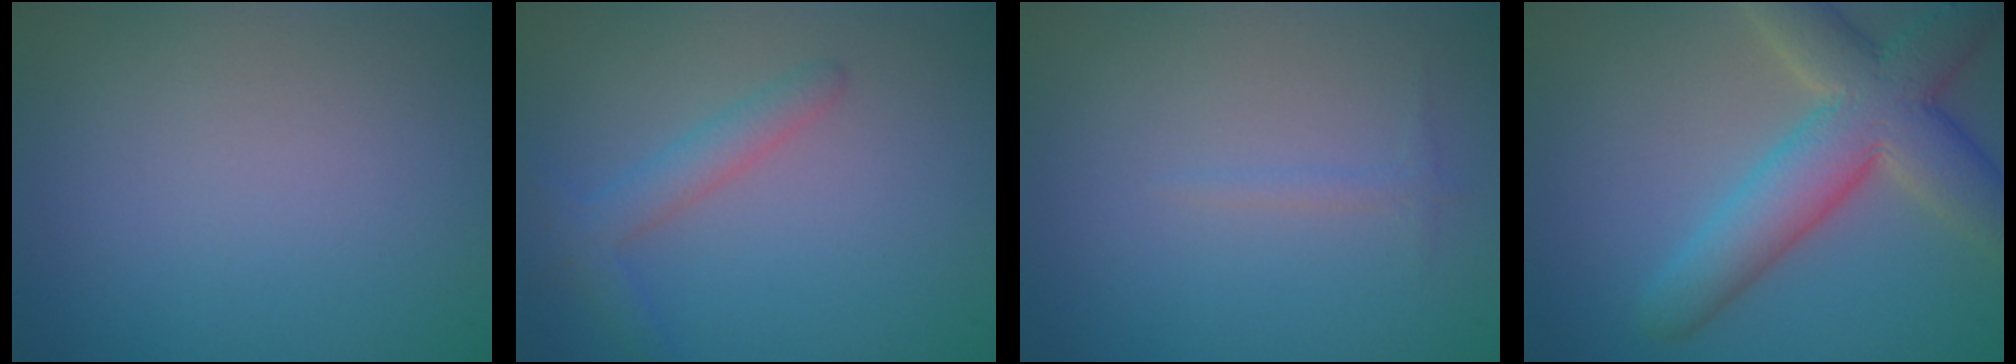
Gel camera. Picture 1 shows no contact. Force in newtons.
{"total": 2.3, "press": 2.3, "slide": 0.1}
{"total": 0.7, "press": 0.7, "slide": 0.1}
{"total": 8.2, "press": 8.1, "slide": 0.8}